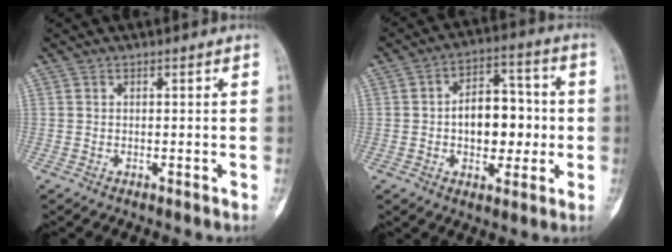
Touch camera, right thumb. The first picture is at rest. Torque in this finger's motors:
{"motor_torque": [0.23, 0.29, 0.12, -0.03, 0.26]}